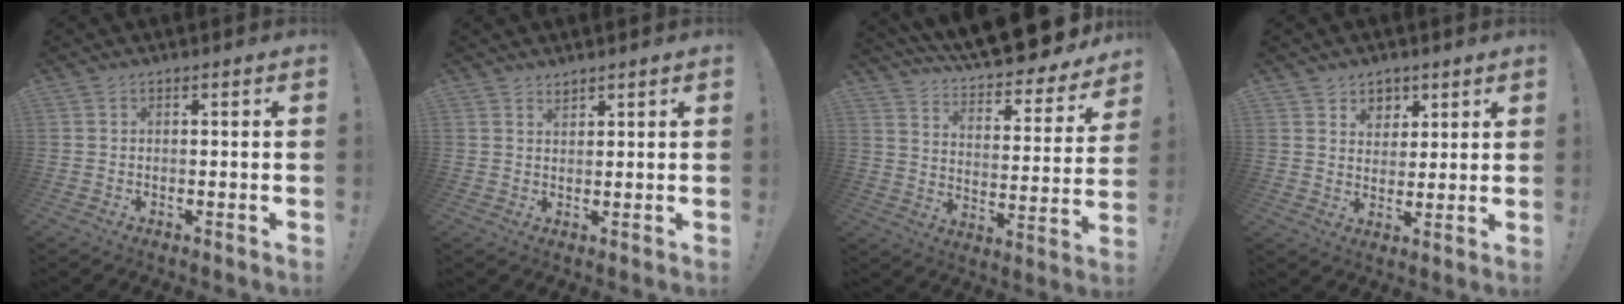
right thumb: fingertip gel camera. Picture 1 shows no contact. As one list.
[{"total": 1.5, "force": [1.4, 0.5, 0.3], "torque": [0.008, -0.013, 0.024]}, {"total": 11.0, "force": [9.6, 2.5, 4.6], "torque": [-0.072, -0.096, 0.161]}, {"total": 6.8, "force": [3.5, 5.8, 0.6], "torque": [0.001, -0.034, 0.067]}]